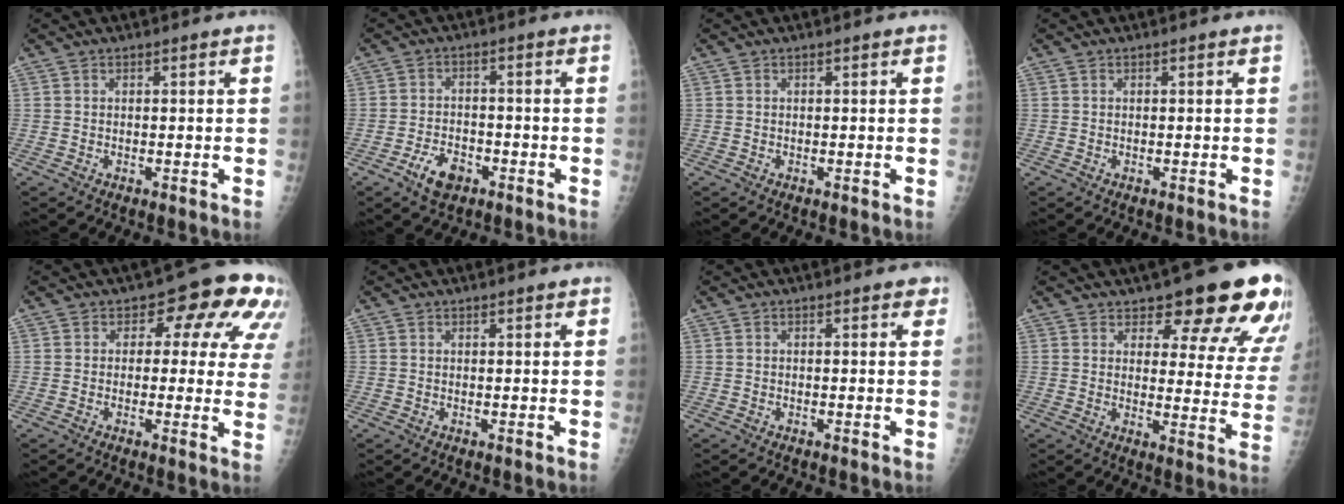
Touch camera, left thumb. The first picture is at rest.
{"total": 5.7, "force": [-3.2, 3.4, 3.4], "torque": [-0.052, 0.018, -0.054]}
{"total": 0.0}
{"total": 0.0}
{"total": 11.9, "force": [4.7, 7.0, 8.4], "torque": [-0.044, -0.009, 0.037]}
{"total": 1.1, "force": [0.9, 0.3, 0.6], "torque": [-0.006, -0.002, 0.010]}
{"total": 1.4, "force": [0.9, 0.7, 0.9], "torque": [0.003, -0.001, 0.005]}
{"total": 16.8, "force": [12.2, 5.6, 10.1], "torque": [-0.081, -0.071, 0.141]}